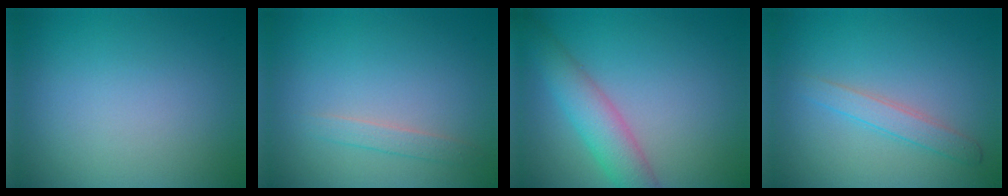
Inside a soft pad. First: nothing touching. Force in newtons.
{"total": 1.3, "press": 1.3, "slide": 0.1}
{"total": 4.3, "press": 4.3, "slide": 0.2}
{"total": 2.1, "press": 2.1, "slide": 0.0}